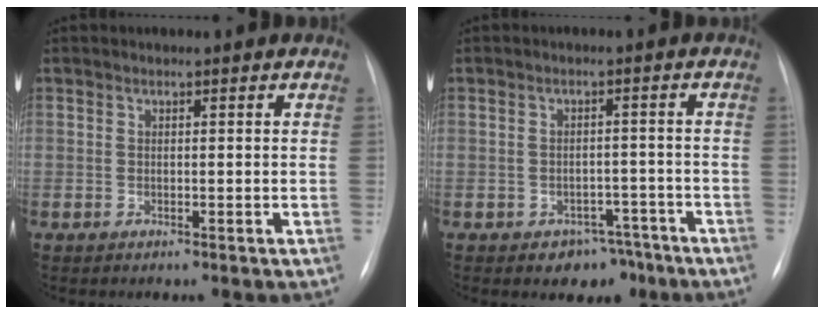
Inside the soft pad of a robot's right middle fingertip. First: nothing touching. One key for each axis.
{"total": 4.4, "fx": -3.1, "fy": 2.9, "fz": 1.2, "tx": -0.003, "ty": 0.016, "tz": -0.035}